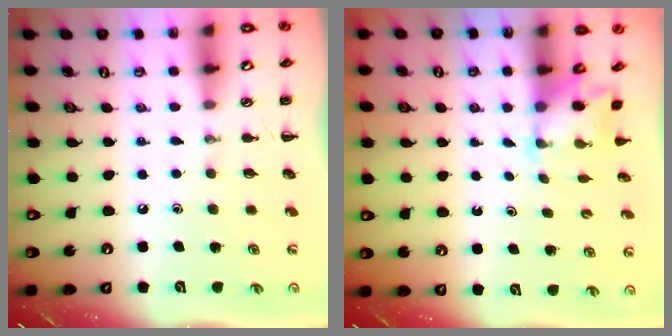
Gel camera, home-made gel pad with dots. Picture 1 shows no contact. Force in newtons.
{"total": 2.0, "press": 1.9, "slide": 0.6}